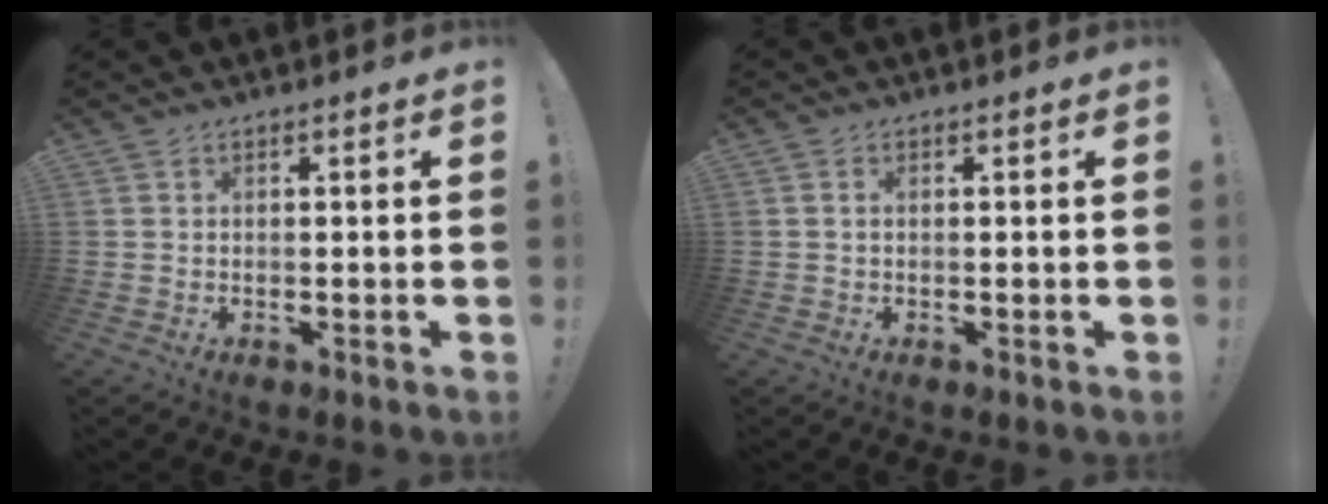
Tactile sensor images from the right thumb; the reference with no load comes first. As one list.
[{"total": 0.7, "force": [0.1, 0.4, 0.5], "torque": [-0.018, 0.005, 0.003]}]